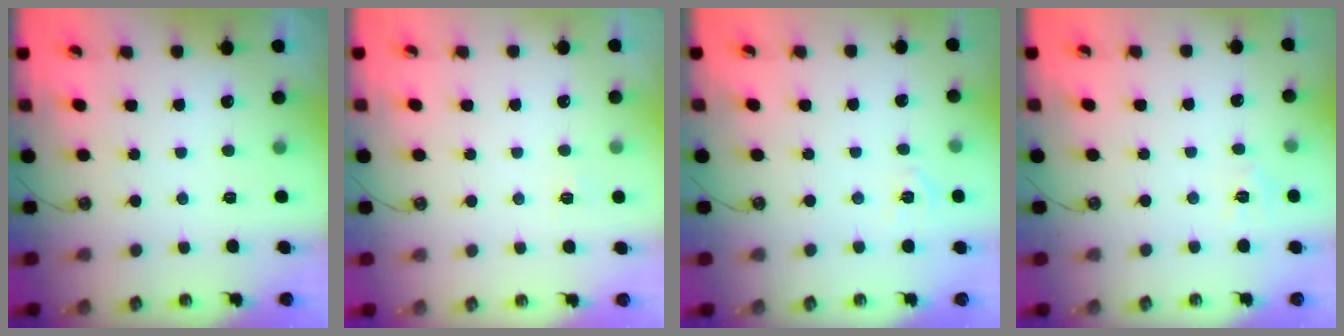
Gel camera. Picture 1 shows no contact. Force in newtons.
{"total": 3.4, "press": 3.4, "slide": 0.4}
{"total": 4.1, "press": 4.1, "slide": 0.3}
{"total": 4.3, "press": 4.3, "slide": 0.6}